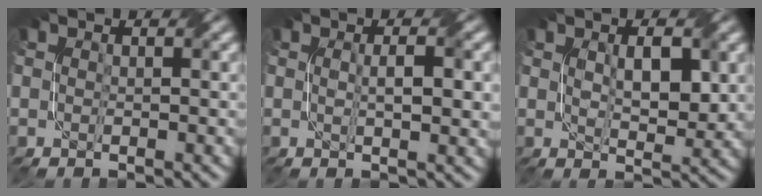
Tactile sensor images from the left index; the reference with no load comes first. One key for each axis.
{"total": 3.4, "fx": 0.4, "fy": 0.6, "fz": 3.3, "tx": -0.057, "ty": 0.002, "tz": 0.008}
{"total": 3.8, "fx": 1.0, "fy": 1.4, "fz": 3.4, "tx": -0.065, "ty": -0.002, "tz": 0.022}